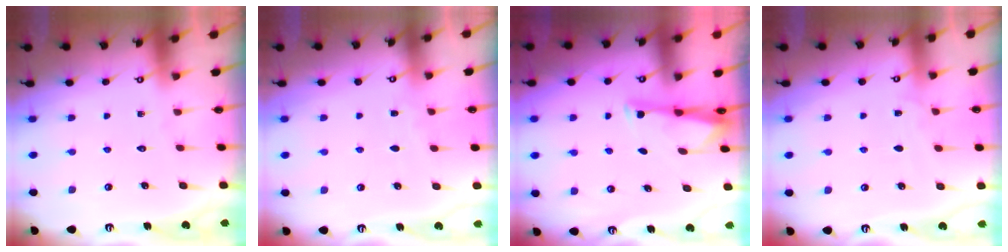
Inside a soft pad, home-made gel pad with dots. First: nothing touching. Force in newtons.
{"total": 2.3, "press": 2.3, "slide": 0.3}
{"total": 3.2, "press": 3.2, "slide": 0.4}
{"total": 4.1, "press": 4.0, "slide": 0.5}